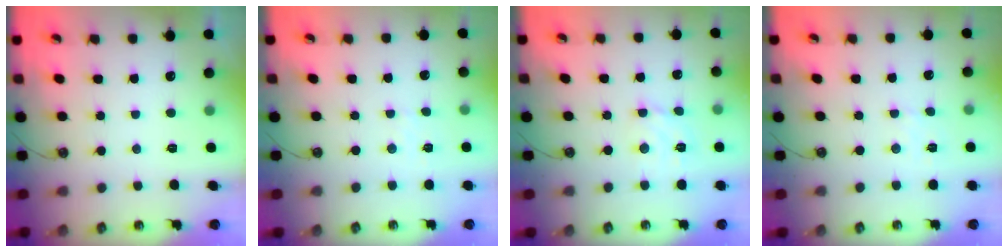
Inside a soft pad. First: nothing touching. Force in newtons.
{"total": 2.0, "press": 2.0, "slide": 0.4}
{"total": 3.8, "press": 3.8, "slide": 0.2}
{"total": 1.7, "press": 1.6, "slide": 0.4}